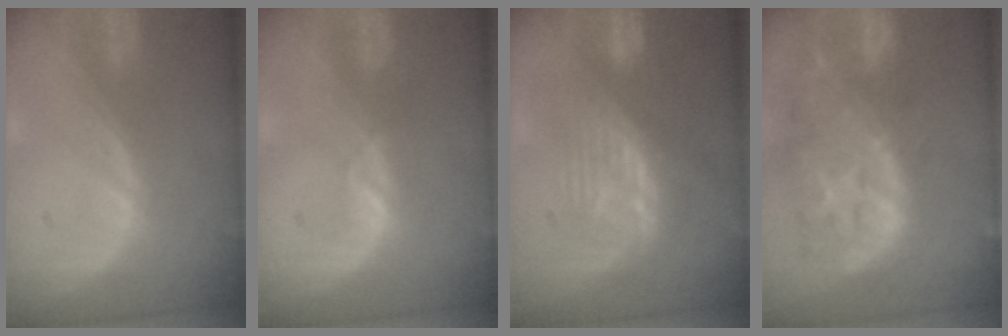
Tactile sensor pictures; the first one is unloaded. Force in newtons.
{"total": 1.1, "press": 1.1, "slide": 0.2}
{"total": 8.4, "press": 8.1, "slide": 1.9}
{"total": 14.1, "press": 11.4, "slide": 8.3}